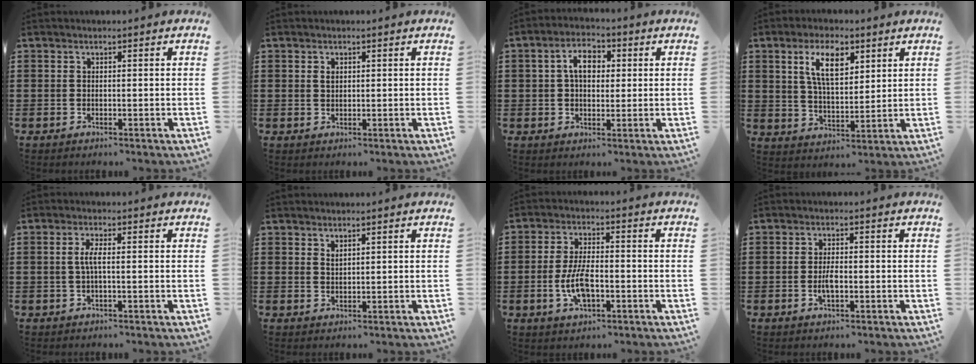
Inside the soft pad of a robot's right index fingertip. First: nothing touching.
{"total": 0.9, "force": [0.3, 0.6, 0.5], "torque": [-0.013, 0.004, 0.006]}
{"total": 5.2, "force": [0.8, 3.3, 3.9], "torque": [-0.079, 0.012, 0.006]}
{"total": 7.7, "force": [3.5, 3.3, 6.0], "torque": [-0.123, 0.009, 0.060]}
{"total": 2.5, "force": [-0.2, 0.4, 2.4], "torque": [-0.053, -0.003, -0.009]}
{"total": 1.0, "force": [0.9, 0.3, 0.2], "torque": [-0.006, 0.002, 0.017]}
{"total": 6.9, "force": [-1.9, 2.8, 6.0], "torque": [-0.137, -0.005, -0.039]}
{"total": 2.9, "force": [-0.8, 0.8, 2.6], "torque": [-0.057, -0.006, -0.015]}